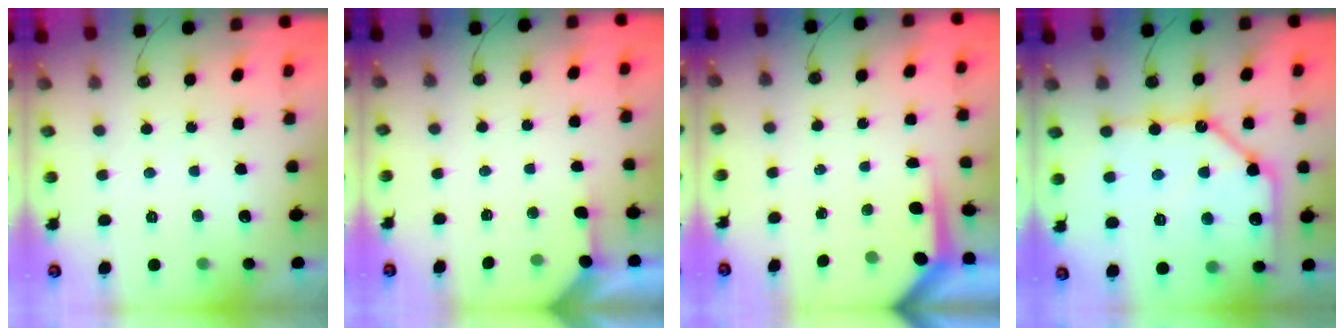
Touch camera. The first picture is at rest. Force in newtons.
{"total": 2.3, "press": 2.3, "slide": 0.3}
{"total": 4.6, "press": 4.6, "slide": 0.3}
{"total": 19.4, "press": 19.3, "slide": 1.9}